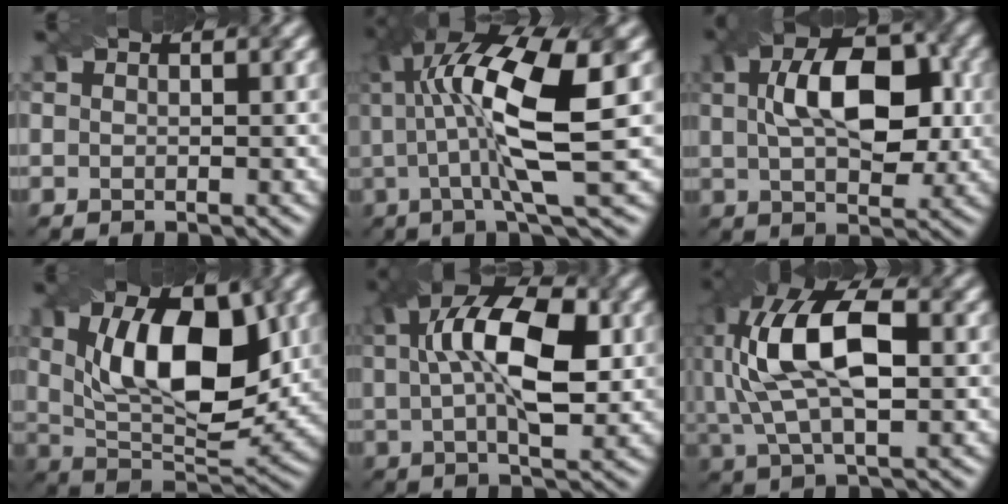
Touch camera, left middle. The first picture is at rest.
{"total": 11.2, "force": [1.4, 2.6, 10.8], "torque": [-0.179, 0.018, 0.035]}
{"total": 8.4, "force": [1.0, 4.4, 7.0], "torque": [-0.120, 0.020, 0.022]}
{"total": 11.1, "force": [2.0, 5.2, 9.6], "torque": [-0.145, 0.009, 0.038]}
{"total": 9.8, "force": [1.4, 4.1, 8.8], "torque": [-0.149, 0.022, 0.026]}
{"total": 10.8, "force": [0.7, 5.1, 9.4], "torque": [-0.196, 0.024, 0.016]}